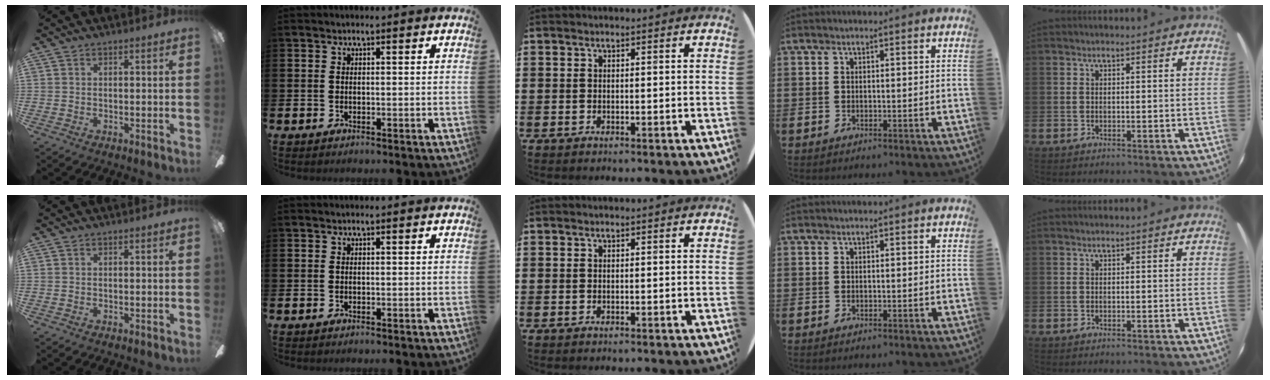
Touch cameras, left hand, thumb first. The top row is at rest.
{}